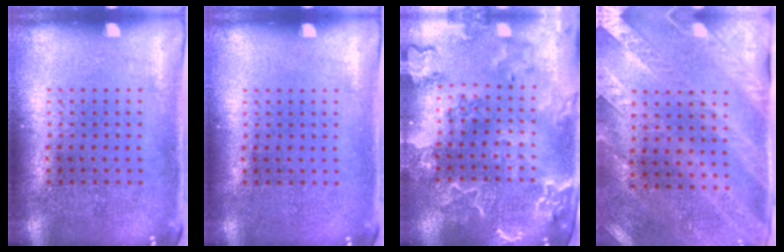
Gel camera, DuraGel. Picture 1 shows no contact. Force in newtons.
{"total": 0.0}
{"total": 2.8, "press": 2.6, "slide": 1.0}
{"total": 2.4, "press": 2.1, "slide": 1.2}